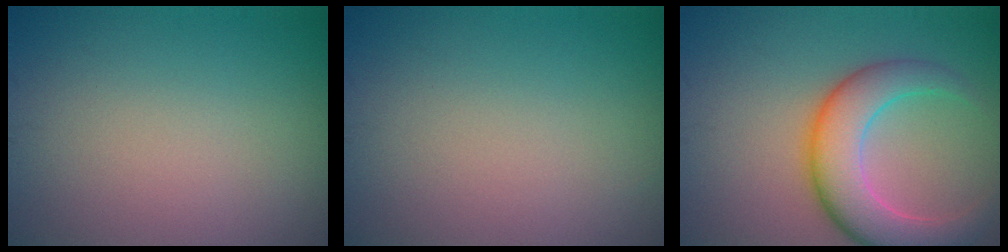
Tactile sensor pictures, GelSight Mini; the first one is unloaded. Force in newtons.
{"total": 0.0}
{"total": 6.6, "press": 6.6, "slide": 0.2}